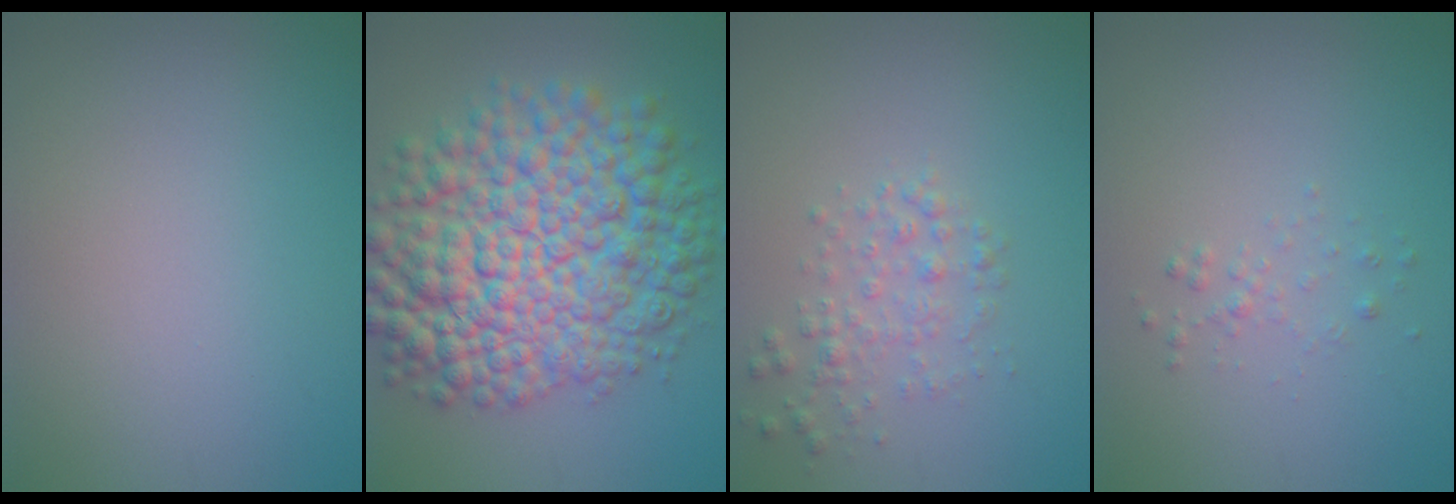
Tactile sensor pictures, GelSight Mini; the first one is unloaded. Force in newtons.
{"total": 12.9, "press": 12.9, "slide": 0.3}
{"total": 2.1, "press": 2.1, "slide": 0.1}
{"total": 0.9, "press": 0.9, "slide": 0.0}